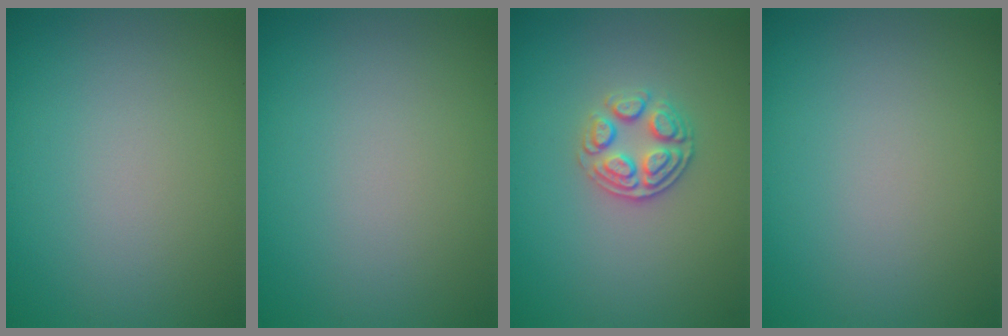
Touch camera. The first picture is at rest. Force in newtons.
{"total": 0.0}
{"total": 2.7, "press": 2.5, "slide": 0.9}
{"total": 0.0}